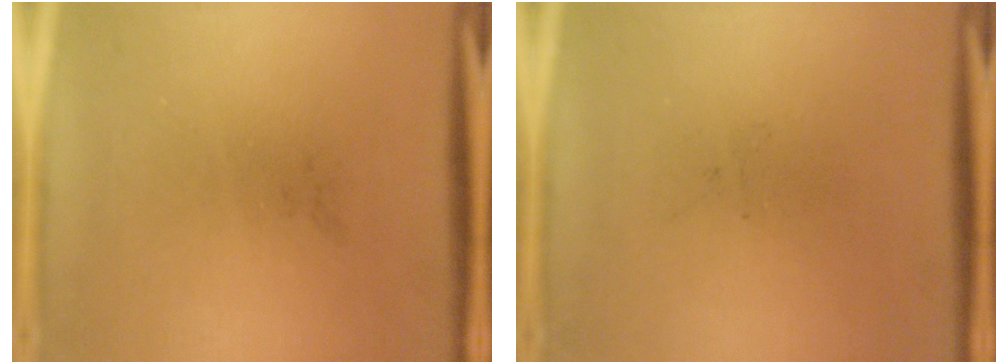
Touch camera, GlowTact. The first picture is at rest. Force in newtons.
{"total": 0.0}